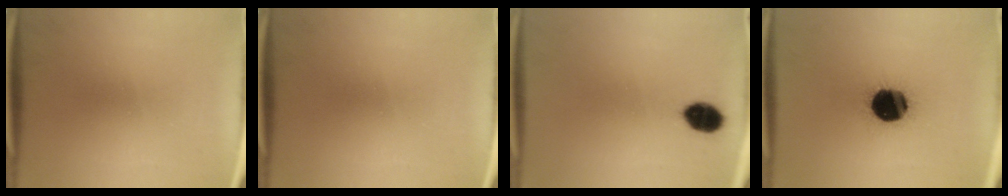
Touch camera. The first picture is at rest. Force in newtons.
{"total": 0.0}
{"total": 6.3}
{"total": 19.9}